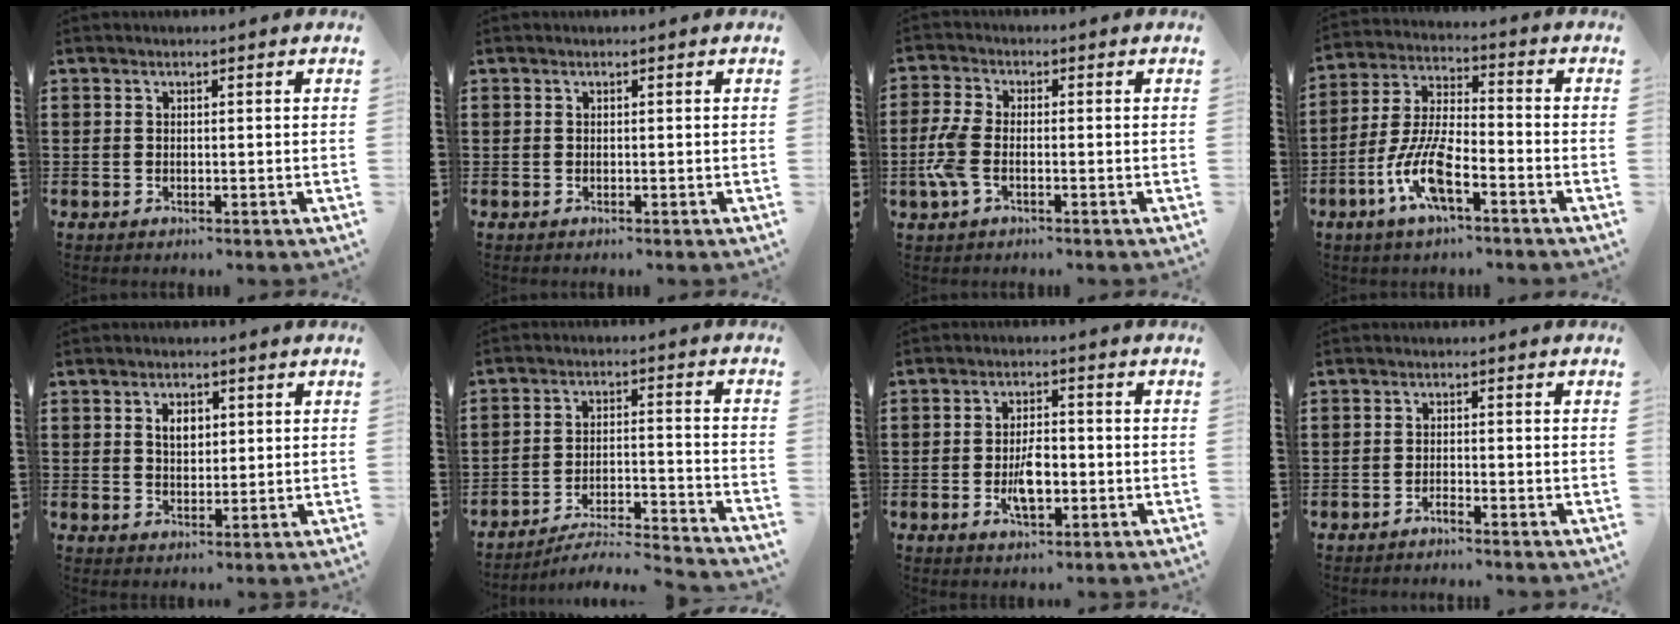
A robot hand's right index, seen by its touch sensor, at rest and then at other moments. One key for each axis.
{"total": 0.0}
{"total": 4.7, "fx": -1.4, "fy": 2.1, "fz": 3.9, "tx": -0.103, "ty": -0.007, "tz": -0.035}
{"total": 9.6, "fx": -4.5, "fy": 3.1, "fz": 7.9, "tx": -0.183, "ty": -0.007, "tz": -0.086}
{"total": 3.1, "fx": 1.0, "fy": 2.0, "fz": 2.1, "tx": -0.041, "ty": 0.006, "tz": 0.015}
{"total": 4.5, "fx": -4.2, "fy": -0.1, "fz": 1.4, "tx": -0.030, "ty": -0.016, "tz": -0.089}
{"total": 5.2, "fx": -1.1, "fy": 2.5, "fz": 4.4, "tx": -0.091, "ty": 0.002, "tz": -0.022}
{"total": 1.3, "fx": -1.3, "fy": -0.1, "fz": 0.1, "tx": -0.006, "ty": 0.004, "tz": -0.025}